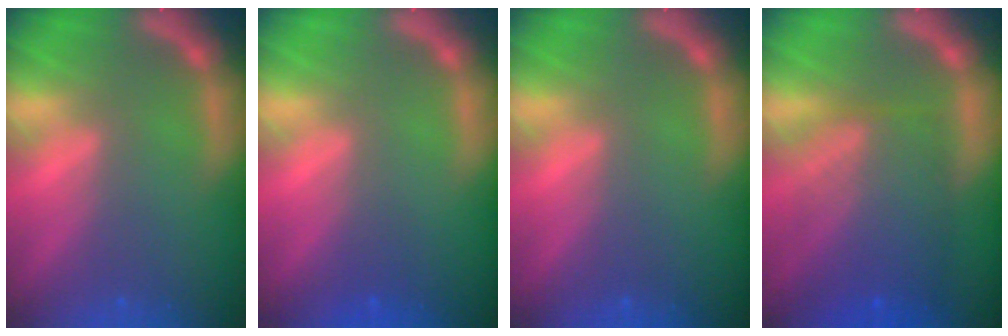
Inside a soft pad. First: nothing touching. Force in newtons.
{"total": 1.0}
{"total": 0.0}
{"total": 8.0}